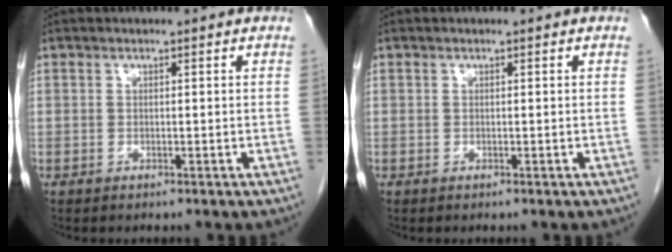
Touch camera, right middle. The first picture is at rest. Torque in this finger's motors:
{"motor_torque": [0.00, 0.00, 0.00, 0.00]}